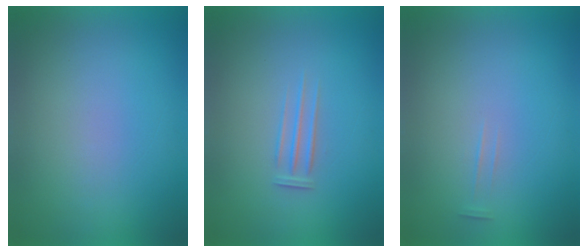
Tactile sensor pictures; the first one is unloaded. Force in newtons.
{"total": 1.3}
{"total": 1.3}